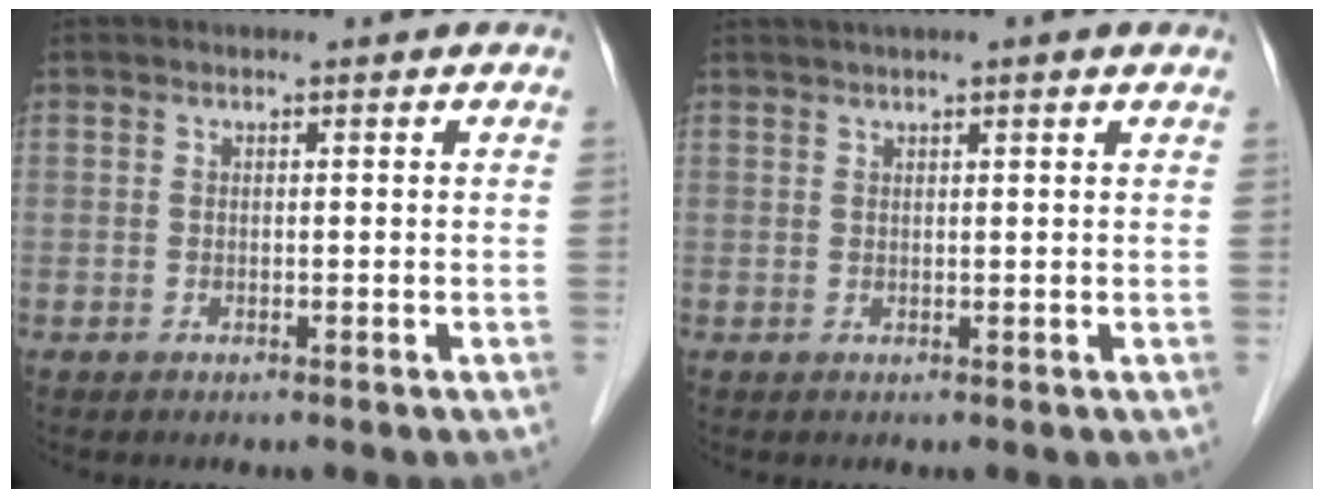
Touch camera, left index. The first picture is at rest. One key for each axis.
{"total": 5.3, "fx": 4.0, "fy": 0.1, "fz": 3.4, "tx": -0.053, "ty": 0.034, "tz": 0.062}